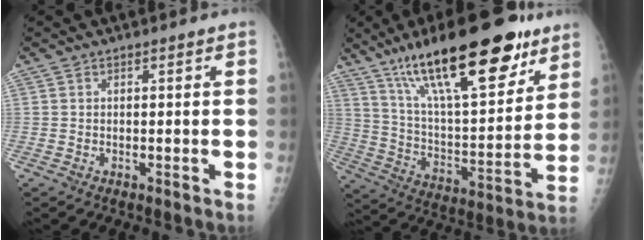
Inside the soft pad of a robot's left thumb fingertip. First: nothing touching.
{"total": 27.3, "force": [16.9, 8.6, 19.5], "torque": [-0.286, -0.048, 0.282]}